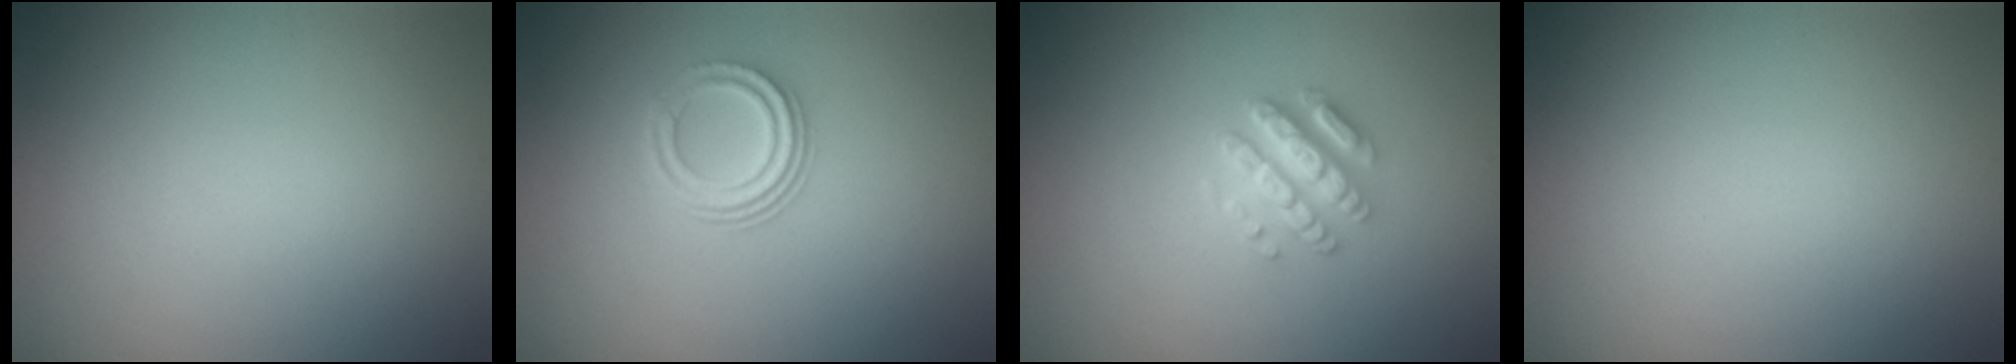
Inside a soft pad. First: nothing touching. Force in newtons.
{"total": 2.8, "press": 2.2, "slide": 1.8}
{"total": 3.0, "press": 2.8, "slide": 1.1}
{"total": 0.0}